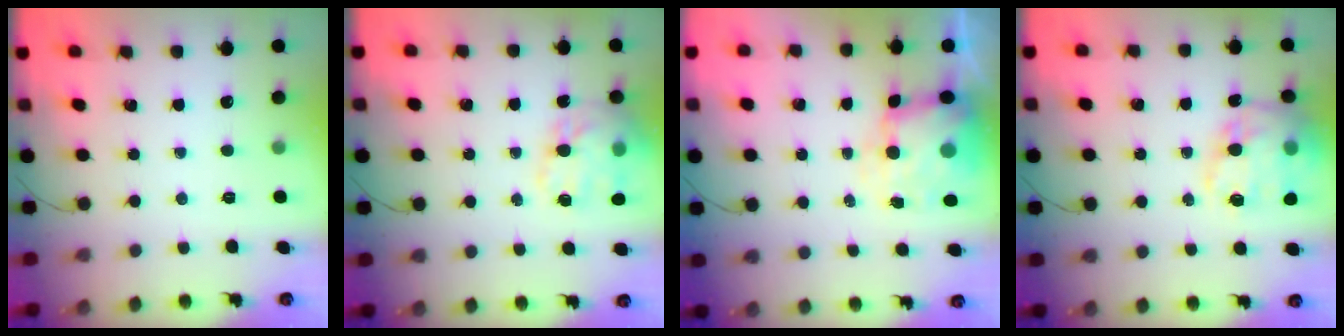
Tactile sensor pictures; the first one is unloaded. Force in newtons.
{"total": 18.0, "press": 17.6, "slide": 3.4}
{"total": 9.0, "press": 8.8, "slide": 2.0}
{"total": 20.5, "press": 20.2, "slide": 3.4}